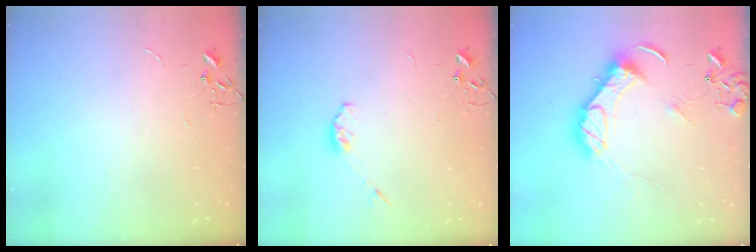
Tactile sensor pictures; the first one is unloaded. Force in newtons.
{"total": 4.1, "press": 4.0, "slide": 0.7}
{"total": 14.2, "press": 14.1, "slide": 1.5}